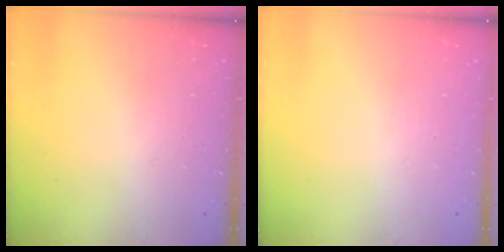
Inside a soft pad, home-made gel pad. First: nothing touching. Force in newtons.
{"total": 0.0}